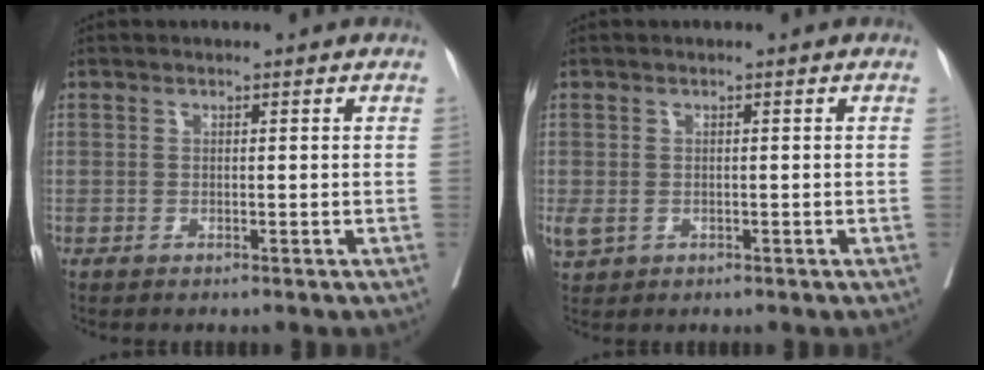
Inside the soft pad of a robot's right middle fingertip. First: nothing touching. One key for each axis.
{"total": 2.3, "fx": -0.4, "fy": 1.8, "fz": 1.5, "tx": -0.038, "ty": -0.004, "tz": 0.000}